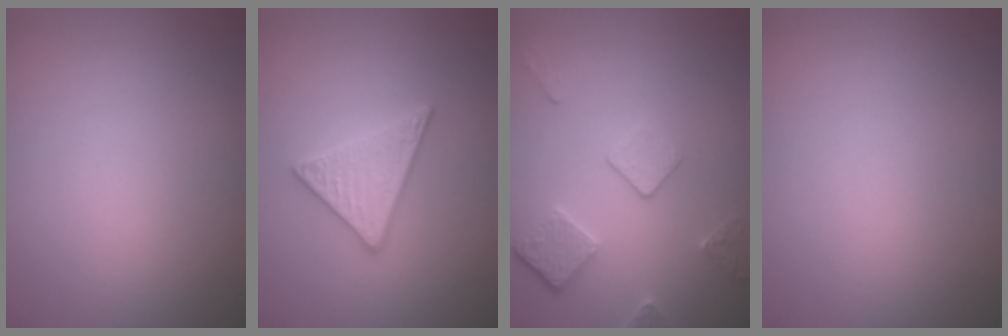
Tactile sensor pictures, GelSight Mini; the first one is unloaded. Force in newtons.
{"total": 3.6, "press": 3.0, "slide": 1.9}
{"total": 3.5, "press": 2.8, "slide": 2.0}
{"total": 0.0}